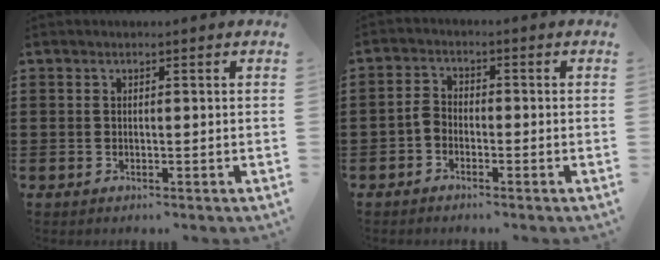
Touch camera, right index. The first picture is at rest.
{"total": 2.4, "force": [-1.4, 1.4, 1.3], "torque": [-0.035, 0.006, -0.031]}